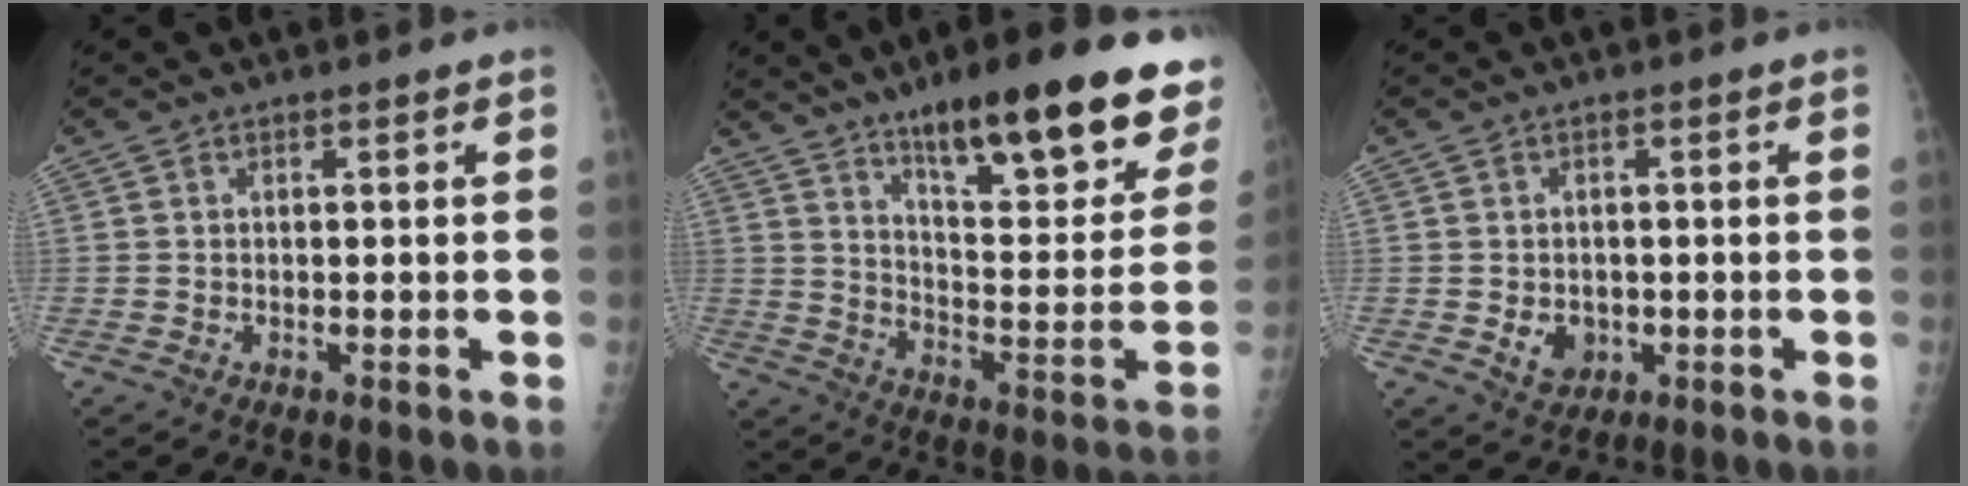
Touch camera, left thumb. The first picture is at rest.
{"total": 26.0, "force": [16.4, 6.3, 19.2], "torque": [-0.233, -0.071, 0.247]}
{"total": 4.1, "force": [-0.8, 3.4, 2.1], "torque": [-0.017, 0.001, -0.002]}